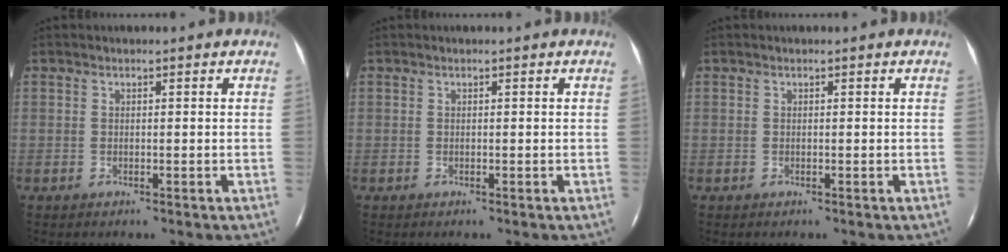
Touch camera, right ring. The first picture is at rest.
{"total": 0.0}
{"total": 0.0}